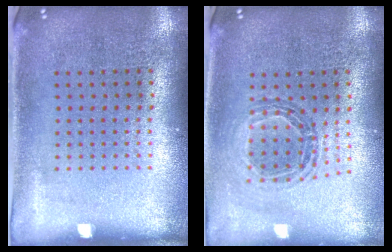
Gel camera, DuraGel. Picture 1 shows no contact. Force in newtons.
{"total": 0.8, "press": 0.8, "slide": 0.1}